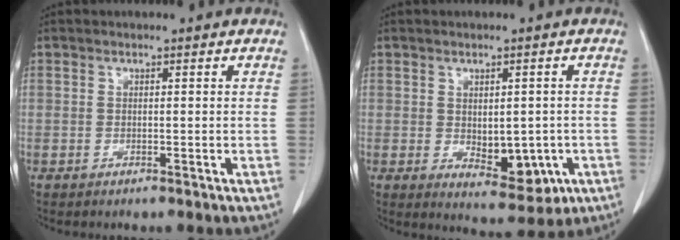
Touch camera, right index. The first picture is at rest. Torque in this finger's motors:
{"motor_torque": [0.14, 0.07, 0.05, 0.01]}